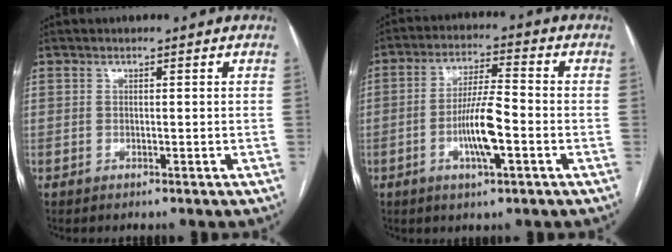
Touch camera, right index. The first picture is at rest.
{"total": 8.7, "force": [-2.6, 1.3, 8.2], "torque": [-0.156, 0.002, -0.049]}